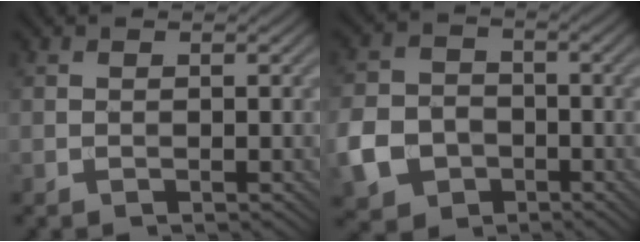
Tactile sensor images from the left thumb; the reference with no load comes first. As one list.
[{"total": 7.6, "force": [-3.2, 6.0, 3.4], "torque": [-0.090, -0.014, -0.073]}]